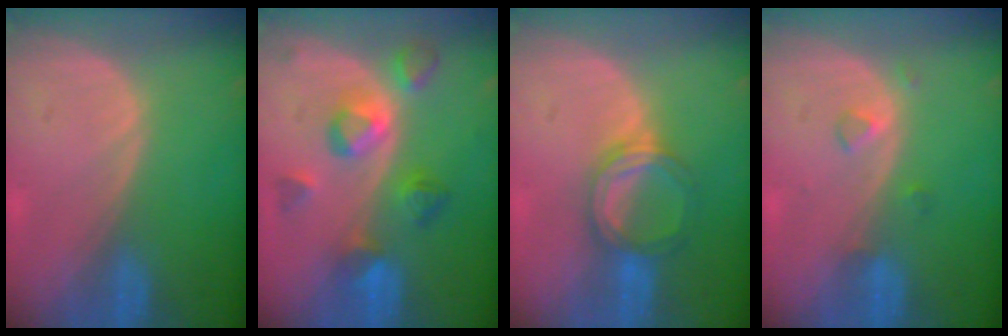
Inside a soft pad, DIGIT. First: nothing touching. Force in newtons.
{"total": 7.6, "press": 7.3, "slide": 2.0}
{"total": 5.3, "press": 5.2, "slide": 0.5}
{"total": 1.8, "press": 1.8, "slide": 0.1}